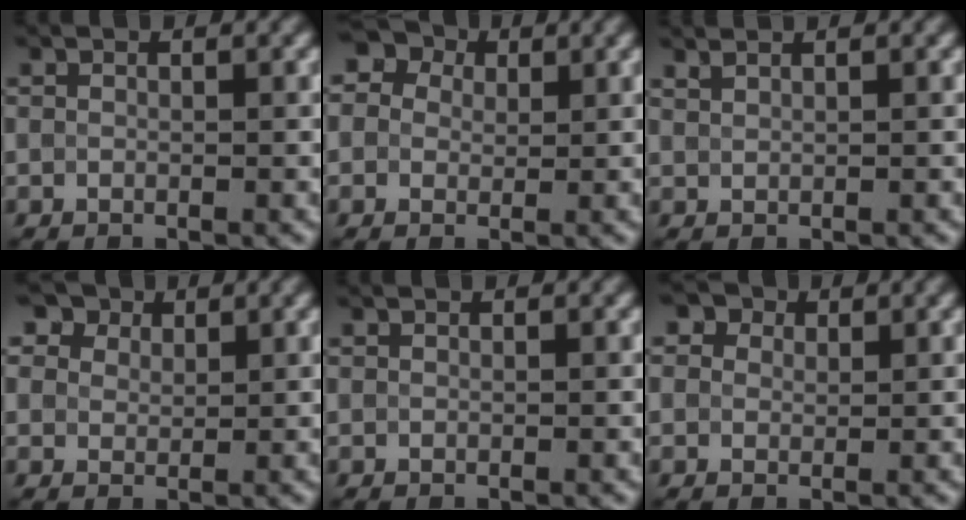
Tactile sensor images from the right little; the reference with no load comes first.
{"total": 6.7, "force": [3.4, 5.0, 2.9], "torque": [-0.043, 0.032, 0.018]}
{"total": 1.0, "force": [1.0, 0.1, 0.2], "torque": [-0.004, 0.000, 0.021]}
{"total": 7.3, "force": [4.9, 4.5, 3.0], "torque": [-0.072, 0.012, 0.075]}
{"total": 0.0}
{"total": 4.5, "force": [2.7, 3.0, 2.0], "torque": [-0.043, 0.015, 0.025]}